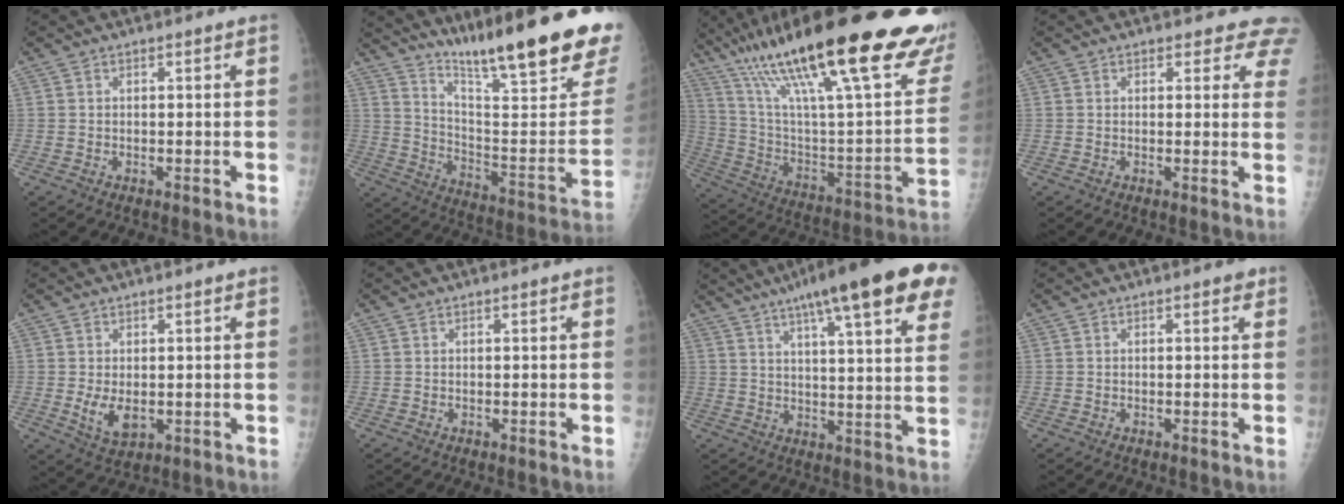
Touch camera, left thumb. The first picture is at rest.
{"total": 27.7, "force": [20.4, 2.9, 18.5], "torque": [-0.263, -0.131, 0.307]}
{"total": 41.0, "force": [25.6, 8.1, 31.0], "torque": [-0.402, -0.039, 0.405]}
{"total": 6.0, "force": [5.4, 2.5, 0.7], "torque": [0.041, -0.021, 0.035]}
{"total": 4.9, "force": [-0.2, 2.9, 3.9], "torque": [-0.063, -0.013, 0.009]}
{"total": 0.0}
{"total": 25.1, "force": [15.2, 4.4, 19.5], "torque": [-0.276, -0.014, 0.201]}
{"total": 0.7, "force": [0.4, 0.4, 0.4], "torque": [0.001, 0.000, 0.000]}